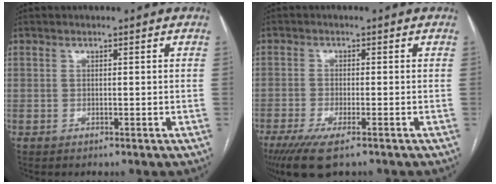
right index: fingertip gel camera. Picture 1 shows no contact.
{"total": 7.2, "force": [-4.8, 1.3, 5.2], "torque": [-0.089, -0.019, -0.077]}